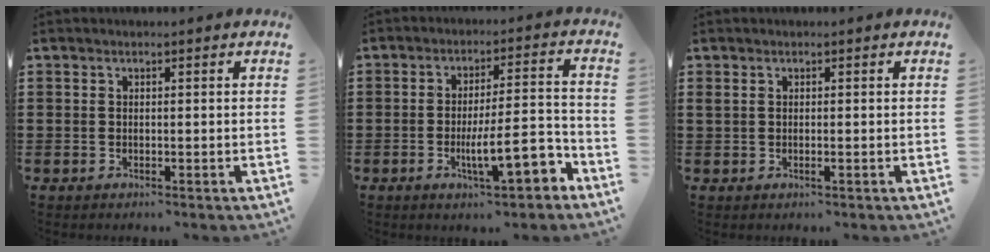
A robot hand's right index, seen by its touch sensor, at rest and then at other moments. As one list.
[{"total": 10.2, "force": [-4.1, 2.7, 8.9], "torque": [-0.132, -0.002, -0.070]}, {"total": 0.8, "force": [0.0, 0.0, 0.8], "torque": [-0.015, -0.003, 0.000]}]